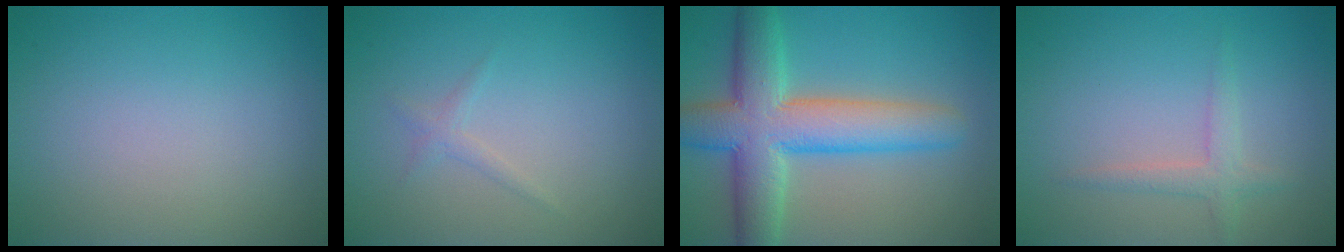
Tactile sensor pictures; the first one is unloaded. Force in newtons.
{"total": 0.9, "press": 0.9, "slide": 0.1}
{"total": 9.1, "press": 9.0, "slide": 0.3}
{"total": 1.9, "press": 1.9, "slide": 0.1}